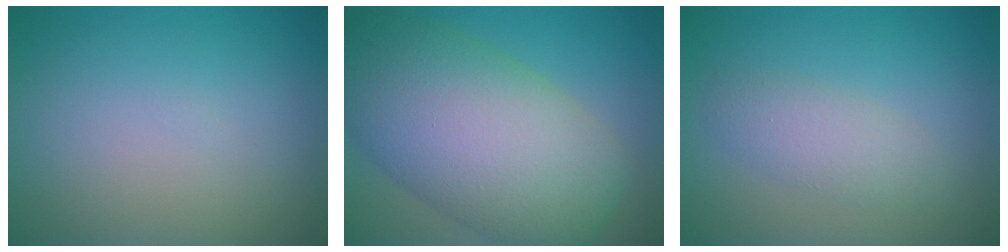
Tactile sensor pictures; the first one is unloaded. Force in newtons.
{"total": 12.7, "press": 12.7, "slide": 0.5}
{"total": 2.5, "press": 2.5, "slide": 0.1}